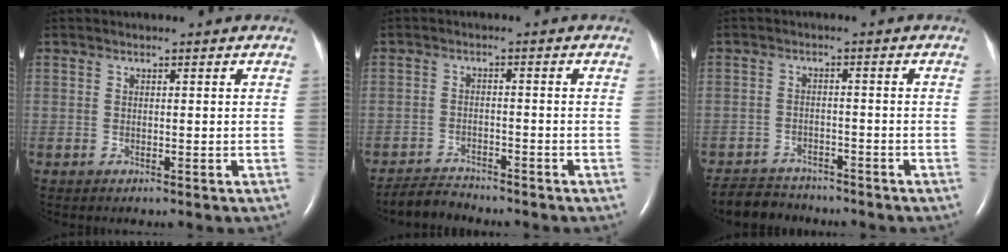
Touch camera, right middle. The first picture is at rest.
{"total": 3.5, "force": [-3.5, 0.3, -0.2], "torque": [-0.001, -0.015, -0.063]}
{"total": 6.4, "force": [-6.0, 2.0, 0.6], "torque": [-0.011, -0.011, -0.099]}